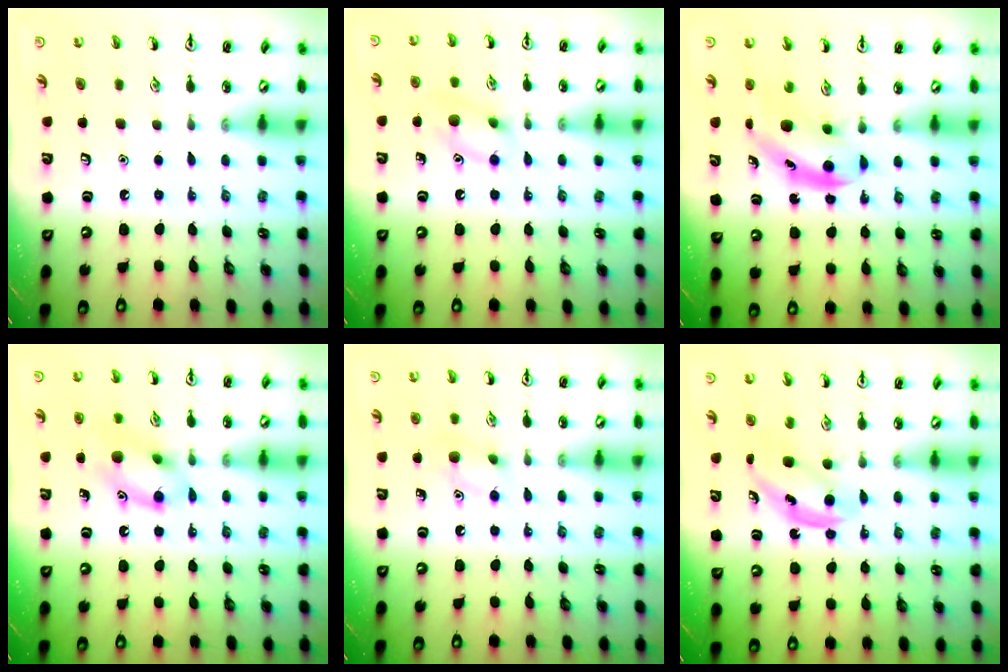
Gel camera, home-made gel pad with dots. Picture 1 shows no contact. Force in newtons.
{"total": 10.0, "press": 10.0, "slide": 0.6}
{"total": 5.5, "press": 5.5, "slide": 0.7}
{"total": 12.6, "press": 12.5, "slide": 1.6}
{"total": 7.8, "press": 7.7, "slide": 1.2}
{"total": 5.2, "press": 5.2, "slide": 0.6}